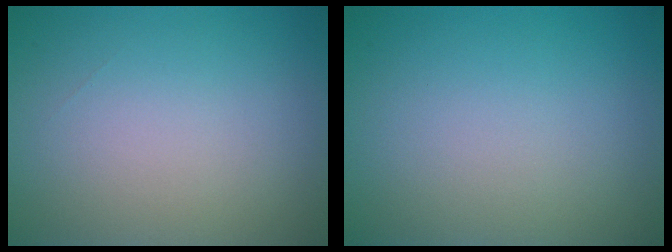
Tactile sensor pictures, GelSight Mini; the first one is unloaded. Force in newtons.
{"total": 0.0}